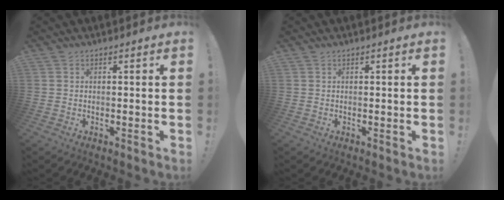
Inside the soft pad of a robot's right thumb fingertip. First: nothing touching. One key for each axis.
{"total": 0.0}